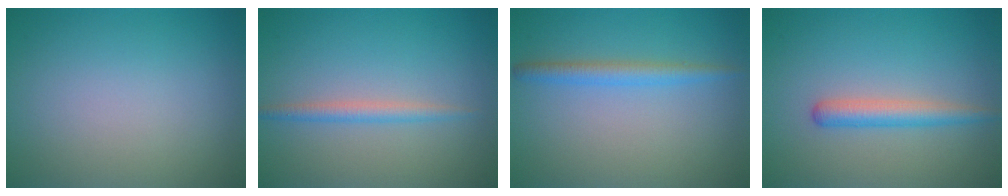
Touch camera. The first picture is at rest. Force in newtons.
{"total": 1.7, "press": 1.7, "slide": 0.0}
{"total": 2.1, "press": 2.1, "slide": 0.2}
{"total": 2.5, "press": 2.5, "slide": 0.1}